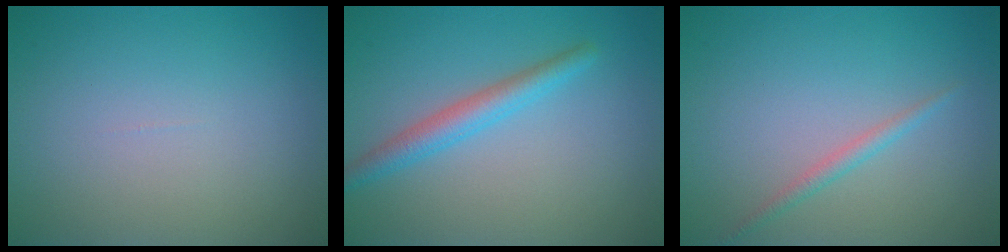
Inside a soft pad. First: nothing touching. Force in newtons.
{"total": 2.7, "press": 2.7, "slide": 0.1}
{"total": 1.2, "press": 1.2, "slide": 0.0}